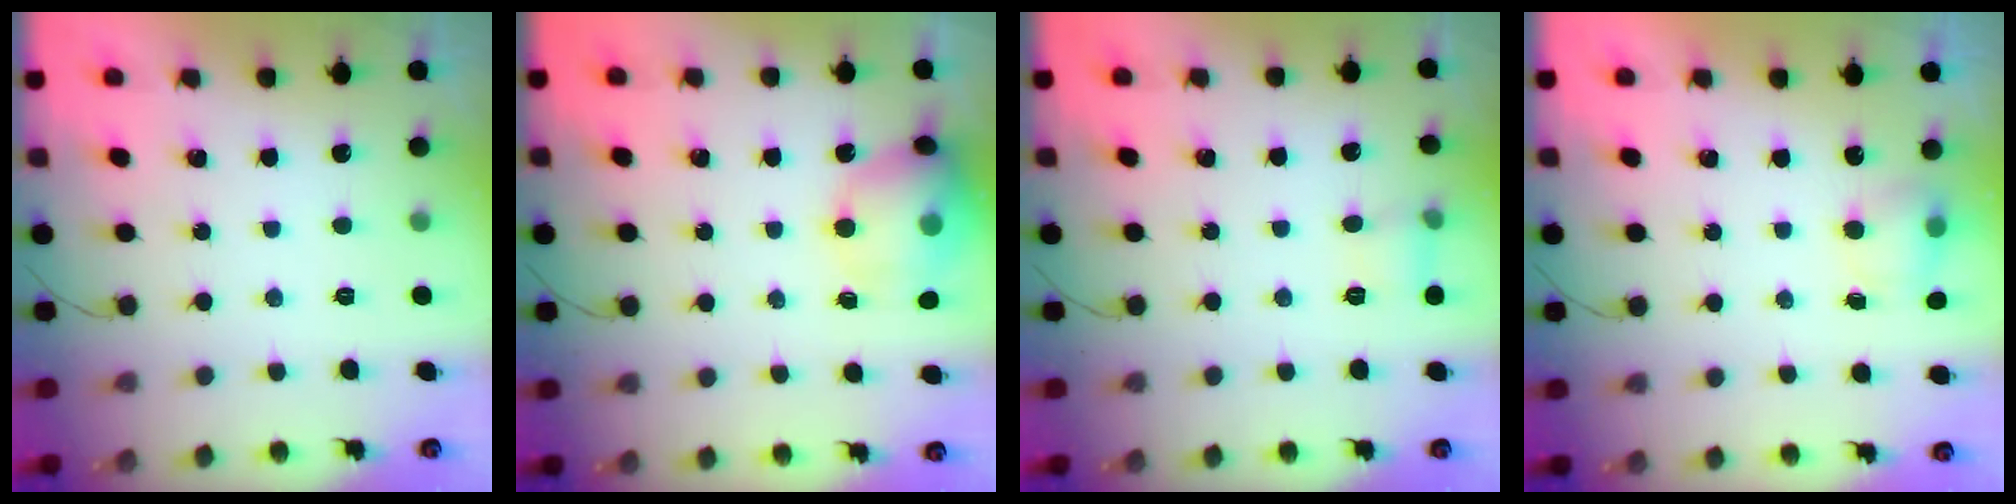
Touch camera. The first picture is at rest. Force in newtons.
{"total": 15.7, "press": 15.5, "slide": 2.6}
{"total": 5.2, "press": 4.9, "slide": 1.7}
{"total": 4.6, "press": 4.5, "slide": 1.1}